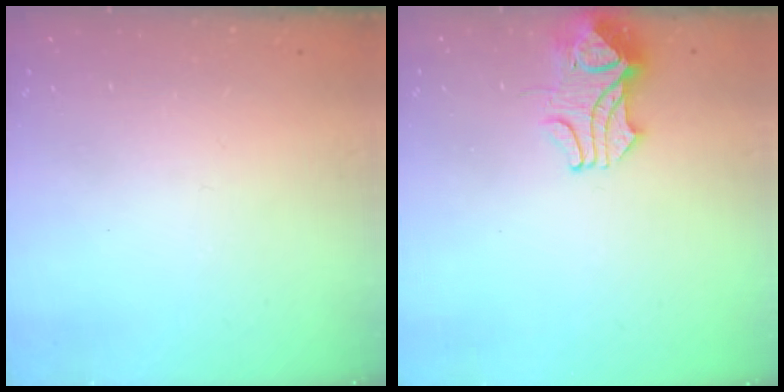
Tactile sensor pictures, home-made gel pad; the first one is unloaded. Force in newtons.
{"total": 2.2, "press": 2.1, "slide": 0.9}